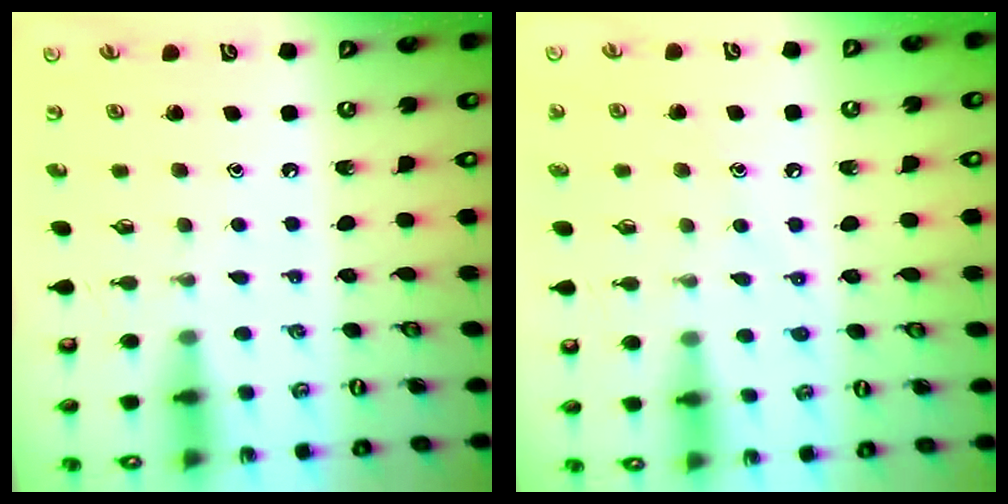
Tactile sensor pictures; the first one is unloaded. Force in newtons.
{"total": 6.8, "press": 6.7, "slide": 0.7}